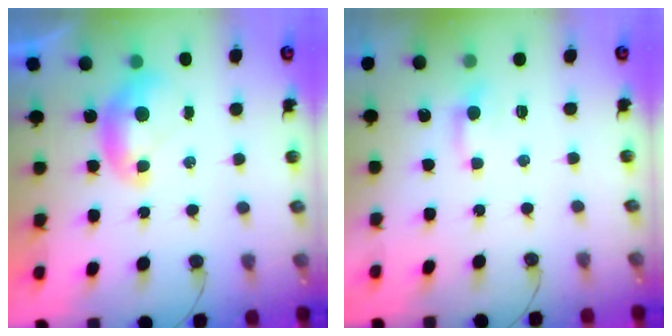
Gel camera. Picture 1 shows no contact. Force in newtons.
{"total": 0.0}